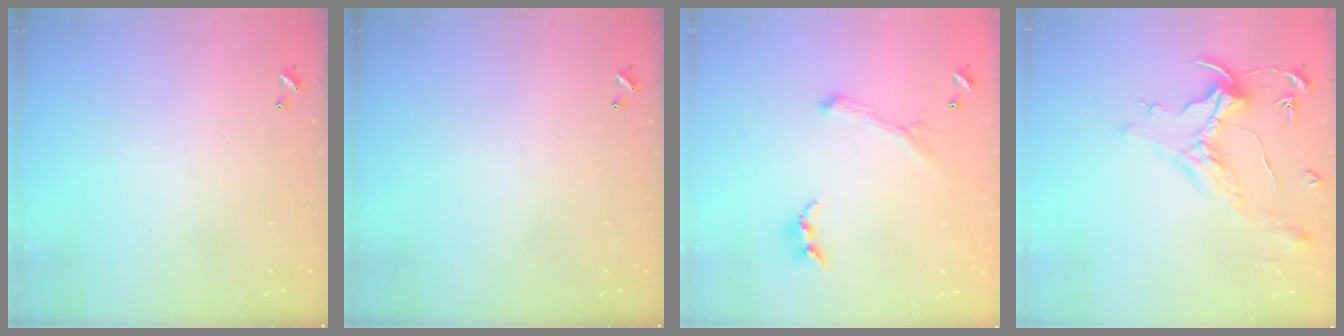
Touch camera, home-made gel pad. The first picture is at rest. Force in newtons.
{"total": 0.0}
{"total": 1.6, "press": 1.5, "slide": 0.4}
{"total": 1.6, "press": 1.4, "slide": 0.7}